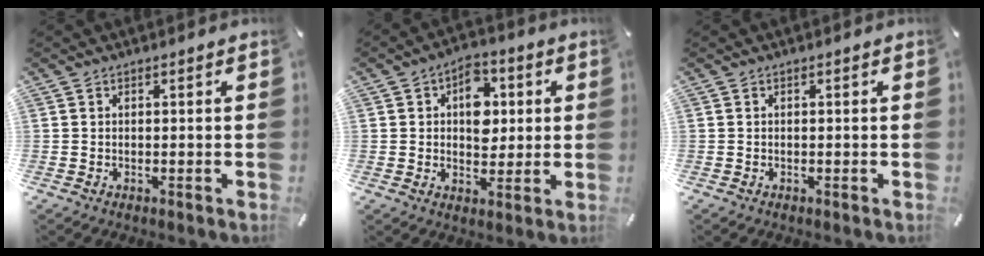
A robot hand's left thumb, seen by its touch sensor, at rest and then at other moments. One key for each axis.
{"total": 9.6, "fx": 1.8, "fy": 7.0, "fz": 6.2, "tx": -0.072, "ty": -0.001, "tz": 0.026}
{"total": 0.0}